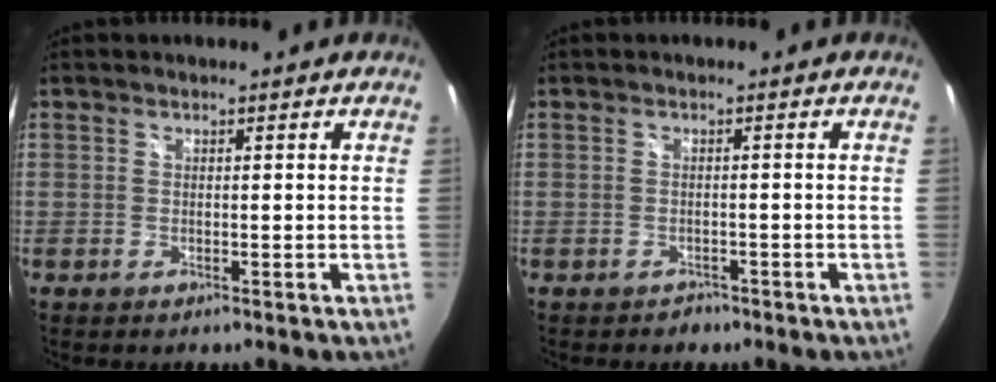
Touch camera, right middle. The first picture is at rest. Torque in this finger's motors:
{"motor_torque": [-0.38, -0.19, -0.01, -0.01]}